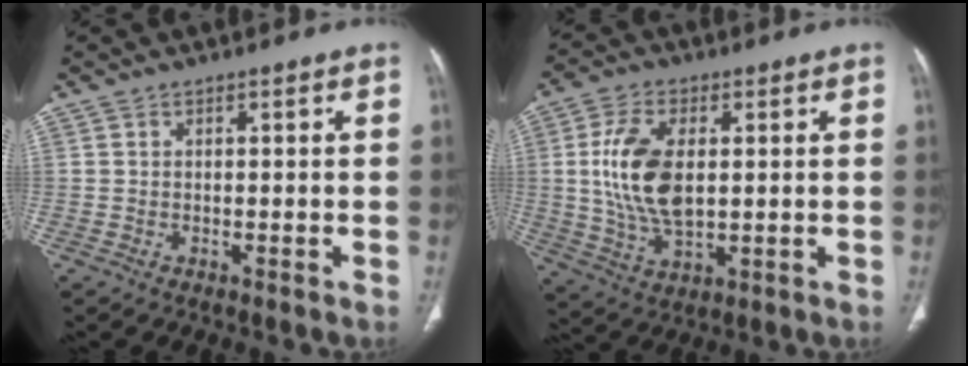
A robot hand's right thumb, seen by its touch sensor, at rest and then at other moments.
{"total": 13.2, "force": [1.5, 7.1, 11.1], "torque": [-0.219, -0.006, 0.034]}